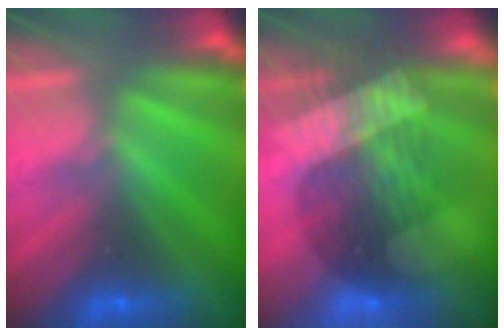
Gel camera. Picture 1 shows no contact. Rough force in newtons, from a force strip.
{"total": 3.3}